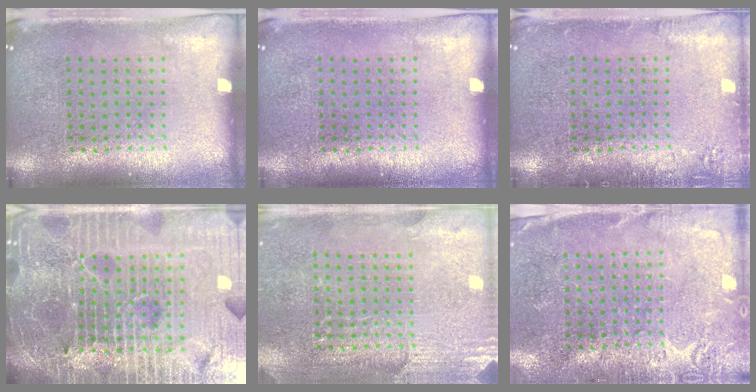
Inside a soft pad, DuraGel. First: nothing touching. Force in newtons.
{"total": 0.0}
{"total": 1.5, "press": 1.4, "slide": 0.3}
{"total": 7.0, "press": 6.2, "slide": 3.4}
{"total": 2.8, "press": 2.7, "slide": 0.8}
{"total": 2.7, "press": 2.7, "slide": 0.7}